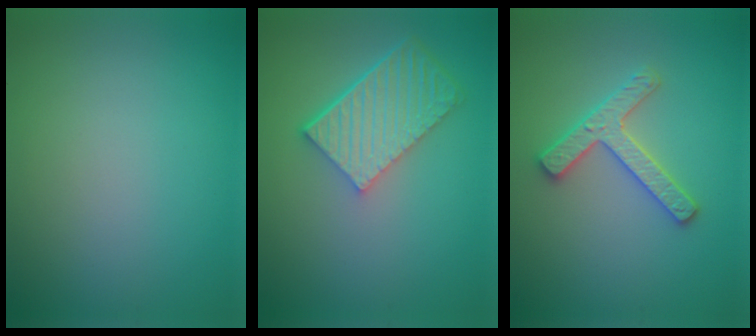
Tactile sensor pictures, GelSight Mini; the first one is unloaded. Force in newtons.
{"total": 5.9, "press": 4.2, "slide": 4.2}
{"total": 2.8, "press": 2.8, "slide": 0.6}